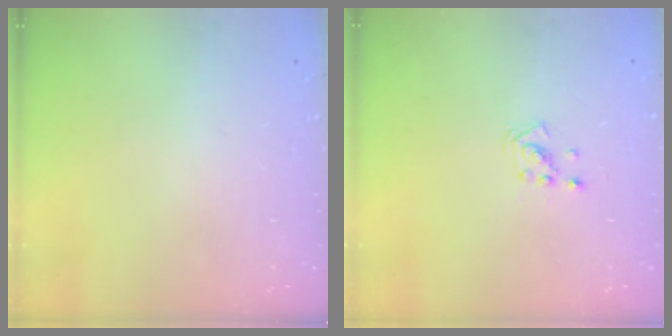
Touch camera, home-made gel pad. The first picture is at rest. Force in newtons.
{"total": 1.9, "press": 1.9, "slide": 0.1}